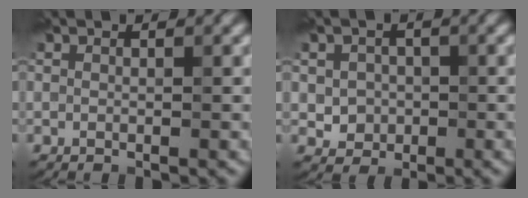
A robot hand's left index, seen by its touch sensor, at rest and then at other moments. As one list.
[{"total": 2.5, "force": [-0.2, 2.3, 1.0], "torque": [-0.010, -0.004, -0.004]}]